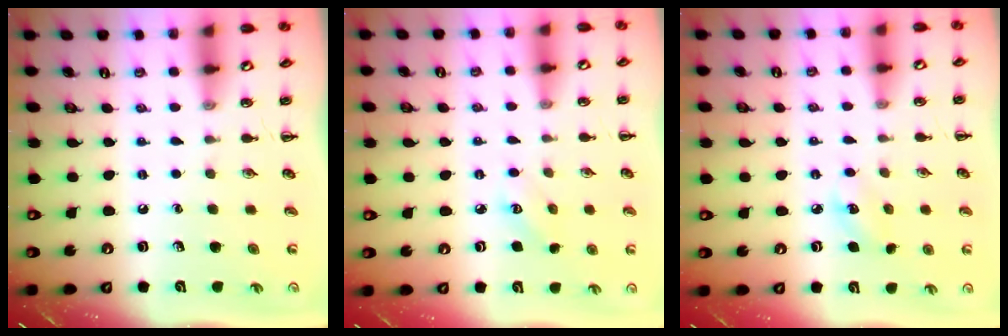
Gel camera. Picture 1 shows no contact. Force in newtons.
{"total": 3.2, "press": 3.1, "slide": 0.8}
{"total": 5.6, "press": 5.4, "slide": 1.4}